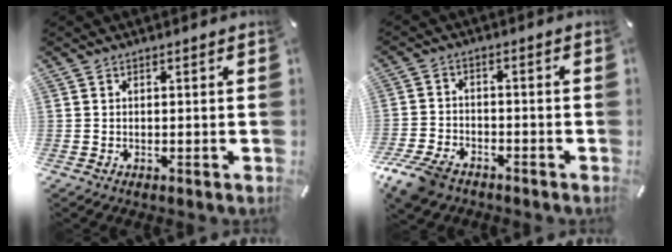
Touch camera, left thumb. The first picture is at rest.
{"total": 7.2, "force": [-5.3, 3.9, 2.8], "torque": [-0.074, 0.020, -0.105]}